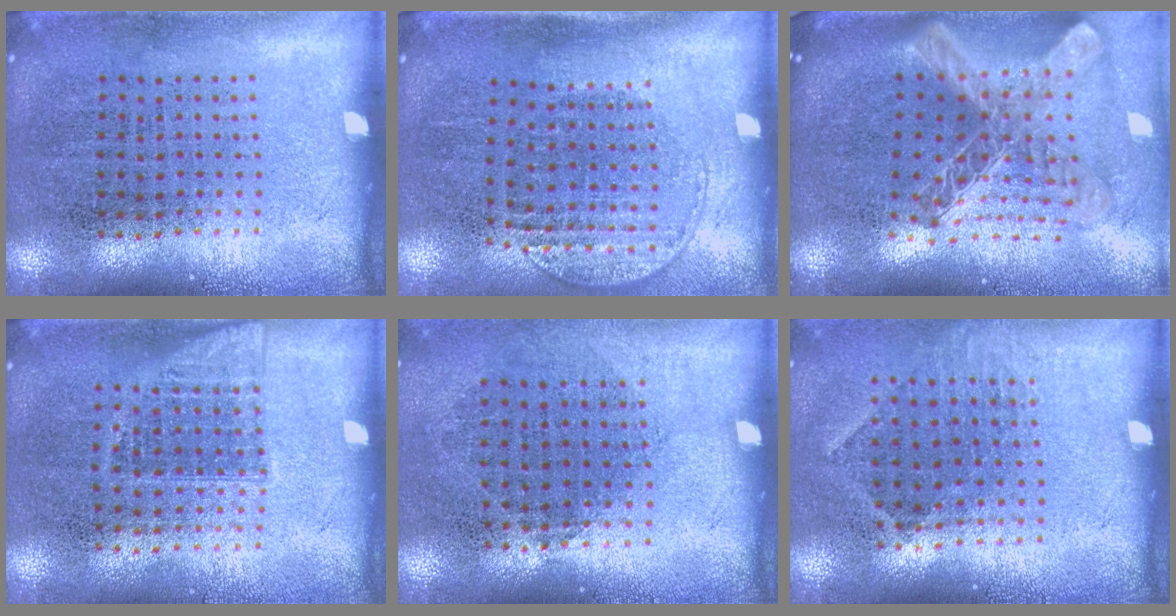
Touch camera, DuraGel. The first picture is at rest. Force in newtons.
{"total": 1.3, "press": 1.1, "slide": 0.7}
{"total": 2.8, "press": 2.1, "slide": 1.9}
{"total": 1.1, "press": 0.9, "slide": 0.6}
{"total": 0.9, "press": 0.8, "slide": 0.4}
{"total": 0.9, "press": 0.8, "slide": 0.6}